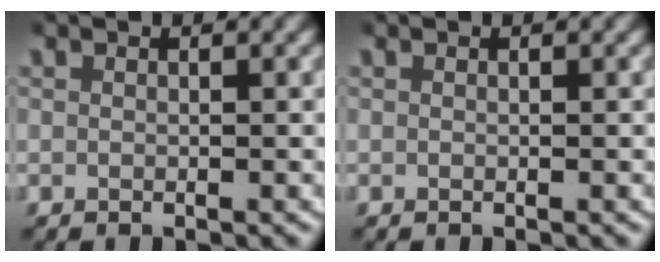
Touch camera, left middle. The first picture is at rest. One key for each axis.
{"total": 0.0}